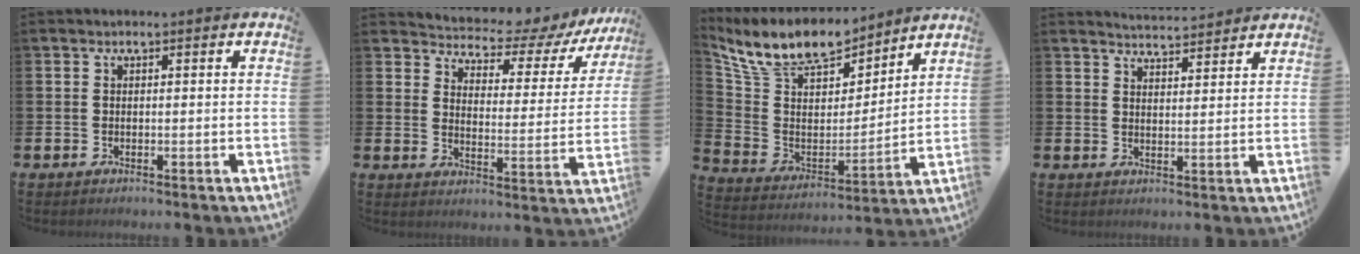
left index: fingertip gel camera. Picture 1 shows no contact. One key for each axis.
{"total": 4.8, "fx": 4.4, "fy": 1.5, "fz": 1.1, "tx": -0.045, "ty": -0.038, "tz": 0.068}
{"total": 11.8, "fx": 10.7, "fy": 3.6, "fz": 3.4, "tx": -0.115, "ty": -0.066, "tz": 0.189}
{"total": 4.1, "fx": 4.1, "fy": 0.1, "fz": -0.2, "tx": -0.002, "ty": -0.027, "tz": 0.074}